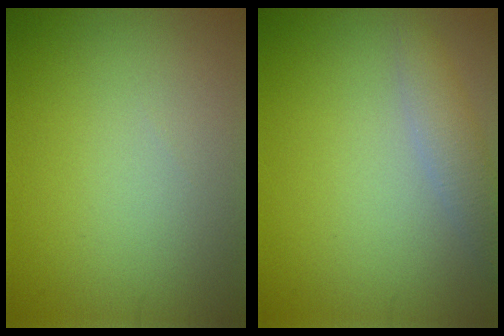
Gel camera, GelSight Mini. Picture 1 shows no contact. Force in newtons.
{"total": 2.3, "press": 2.3, "slide": 0.1}